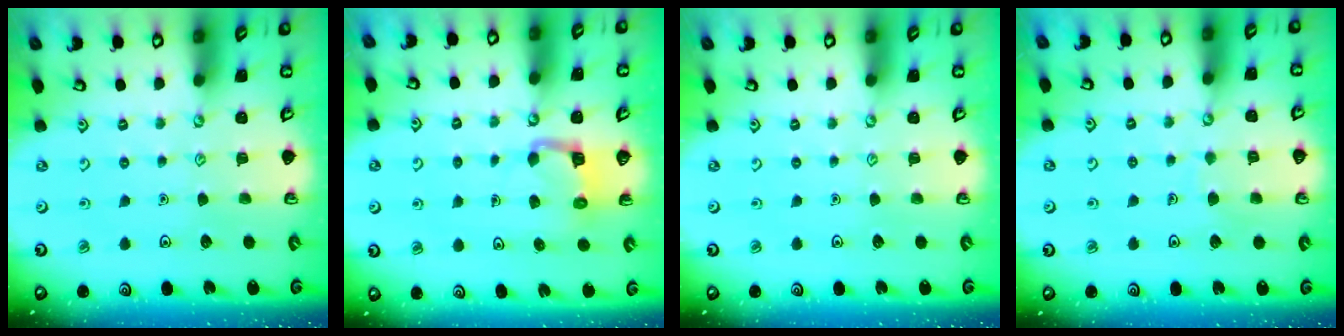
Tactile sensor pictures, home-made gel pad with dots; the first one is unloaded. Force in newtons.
{"total": 4.2, "press": 4.2, "slide": 0.2}
{"total": 0.0}
{"total": 3.3, "press": 3.3, "slide": 0.3}